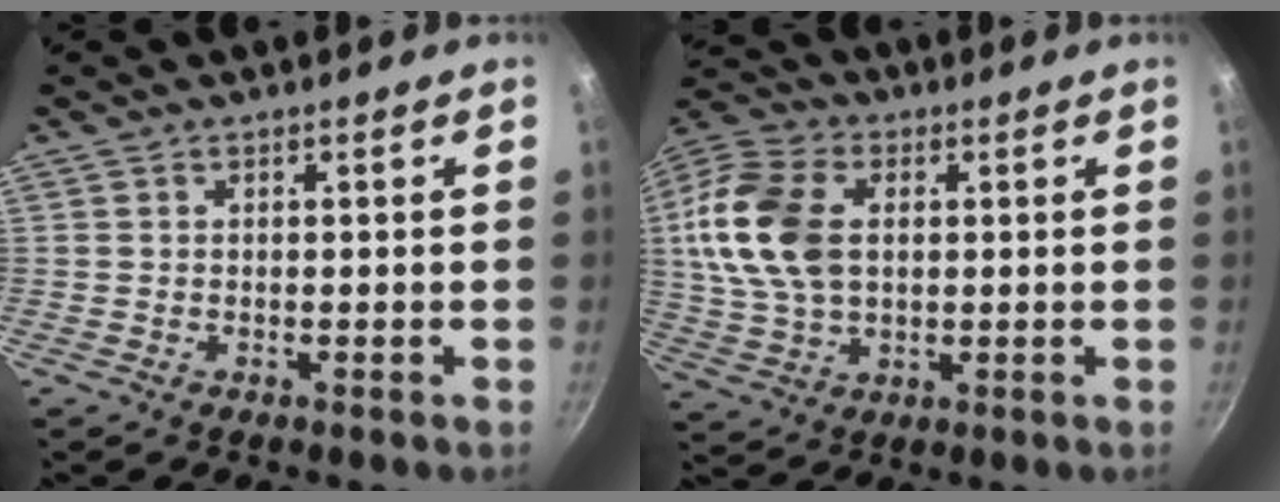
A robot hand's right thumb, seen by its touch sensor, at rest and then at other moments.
{"total": 16.0, "force": [2.2, 10.5, 11.8], "torque": [-0.225, 0.010, 0.038]}